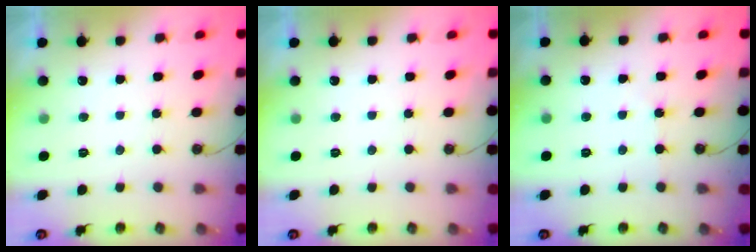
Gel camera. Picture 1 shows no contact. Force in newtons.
{"total": 0.0}
{"total": 2.6, "press": 2.6, "slide": 0.5}